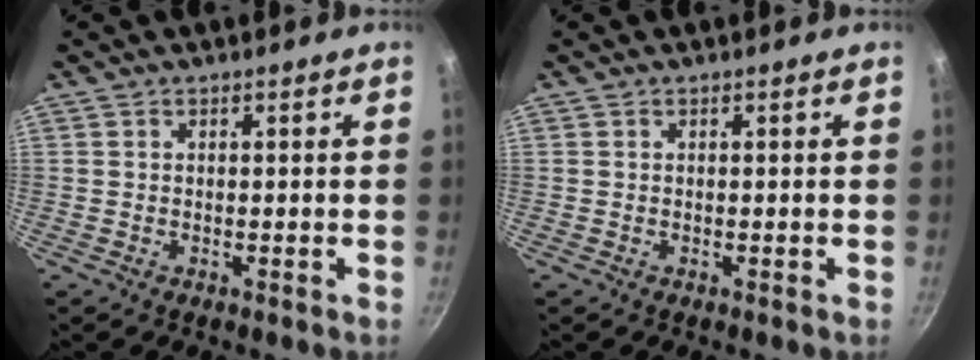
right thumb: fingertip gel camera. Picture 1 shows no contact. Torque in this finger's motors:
{"motor_torque": [-0.08, -0.14, 0.23, -0.14, 0.03]}